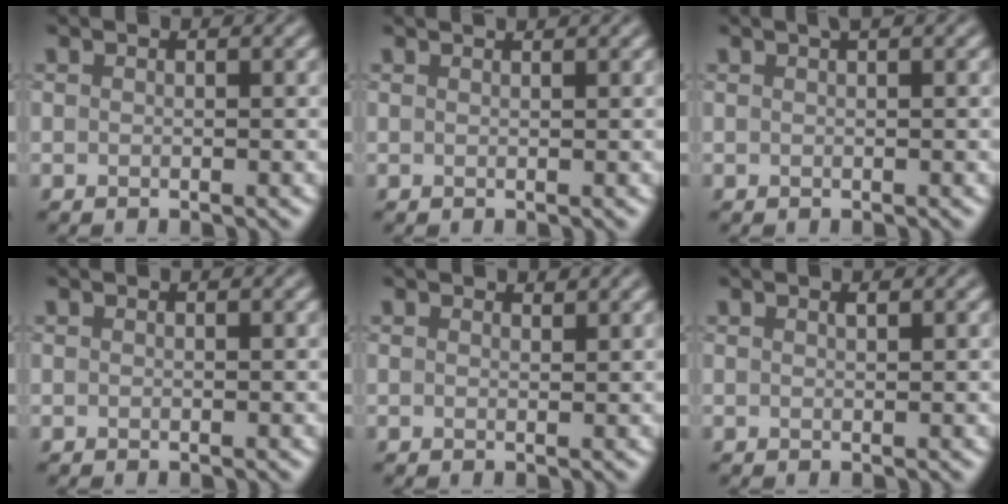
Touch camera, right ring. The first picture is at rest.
{"total": 1.2, "force": [1.0, 0.3, 0.5], "torque": [-0.005, -0.003, 0.005]}
{"total": 1.1, "force": [0.7, 0.2, 0.9], "torque": [-0.011, 0.005, 0.009]}
{"total": 0.0}
{"total": 0.7, "force": [0.7, 0.0, 0.1], "torque": [-0.002, -0.001, 0.013]}
{"total": 0.6, "force": [0.4, 0.1, 0.4], "torque": [-0.005, -0.001, 0.007]}